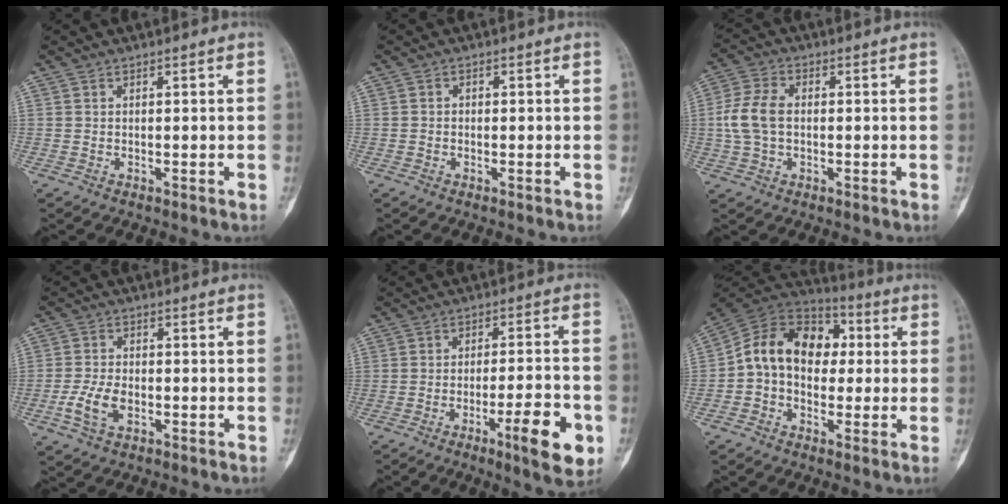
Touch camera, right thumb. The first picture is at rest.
{"total": 0.8, "force": [-0.2, 0.7, 0.2], "torque": [0.006, 0.003, -0.008]}
{"total": 7.8, "force": [-0.1, 5.1, 5.9], "torque": [-0.130, 0.015, -0.005]}
{"total": 5.7, "force": [-1.9, 3.3, 4.2], "torque": [-0.090, 0.009, -0.038]}
{"total": 11.4, "force": [-4.8, 2.3, 10.0], "torque": [-0.134, 0.016, -0.068]}
{"total": 15.4, "force": [0.6, 11.5, 10.3], "torque": [-0.139, 0.043, -0.004]}